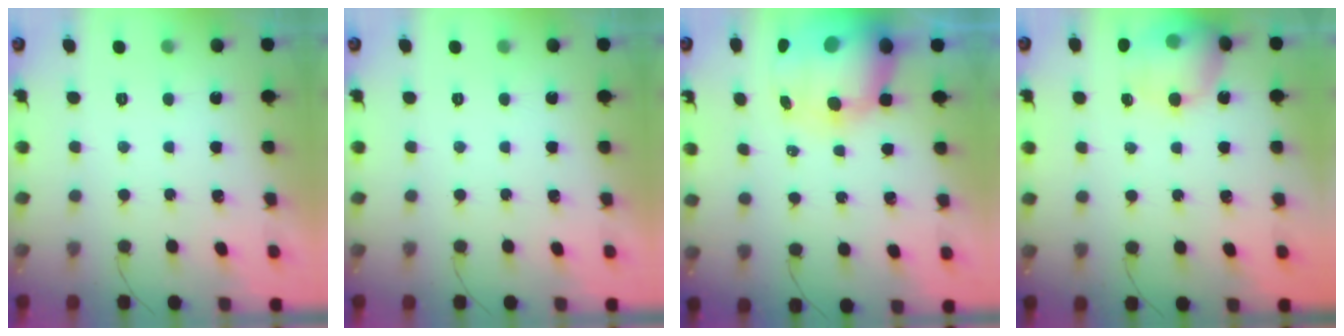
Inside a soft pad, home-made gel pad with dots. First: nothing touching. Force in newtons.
{"total": 0.0}
{"total": 15.1, "press": 14.6, "slide": 3.7}
{"total": 15.0, "press": 14.8, "slide": 2.6}